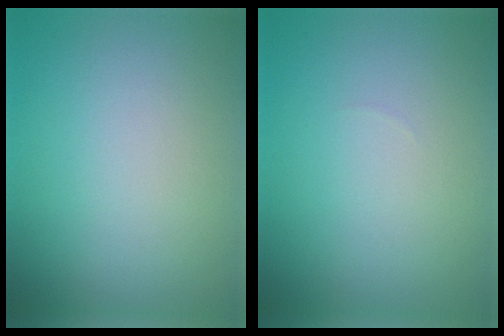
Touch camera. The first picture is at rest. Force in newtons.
{"total": 0.0}